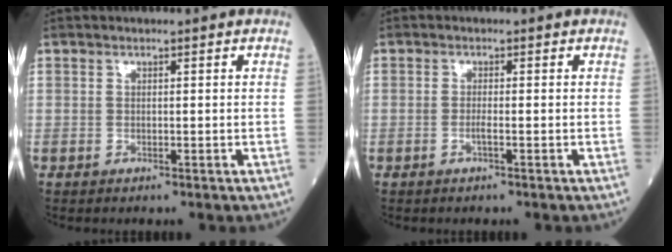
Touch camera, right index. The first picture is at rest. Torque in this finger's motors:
{"motor_torque": [-0.09, -0.05, 0.00, 0.00]}